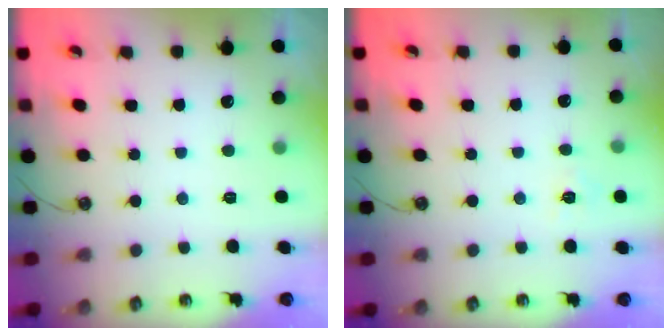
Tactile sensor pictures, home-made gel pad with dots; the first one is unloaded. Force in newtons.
{"total": 6.6, "press": 6.5, "slide": 0.6}